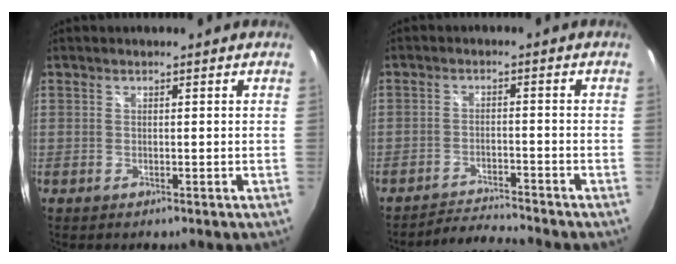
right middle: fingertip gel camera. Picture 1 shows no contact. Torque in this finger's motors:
{"motor_torque": [0.01, -0.04, -0.02, -0.01]}